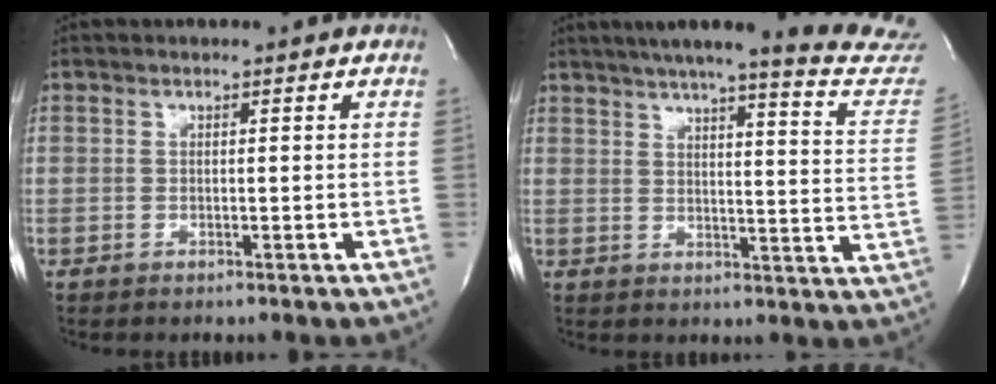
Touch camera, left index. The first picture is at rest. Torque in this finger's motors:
{"motor_torque": [0.54, -0.65, 0.53, 0.11]}